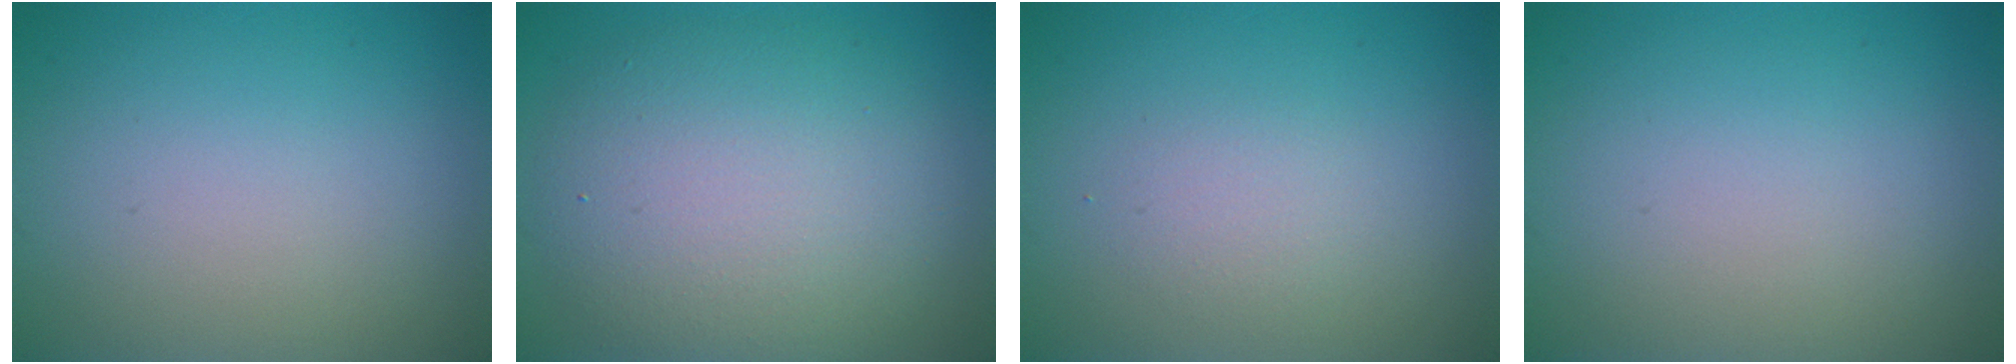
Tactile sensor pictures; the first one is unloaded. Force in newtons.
{"total": 8.2, "press": 8.2, "slide": 0.5}
{"total": 1.4, "press": 1.4, "slide": 0.1}
{"total": 0.0}